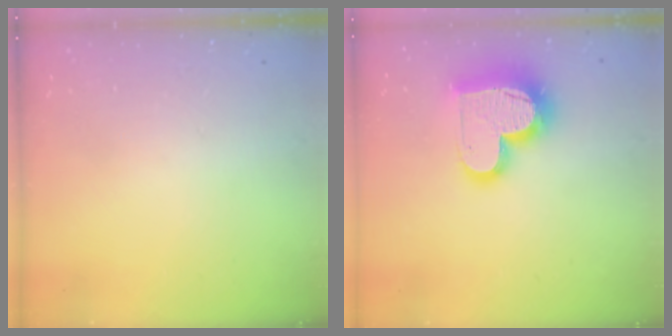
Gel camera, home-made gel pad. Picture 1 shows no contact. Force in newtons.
{"total": 18.1, "press": 18.0, "slide": 1.6}